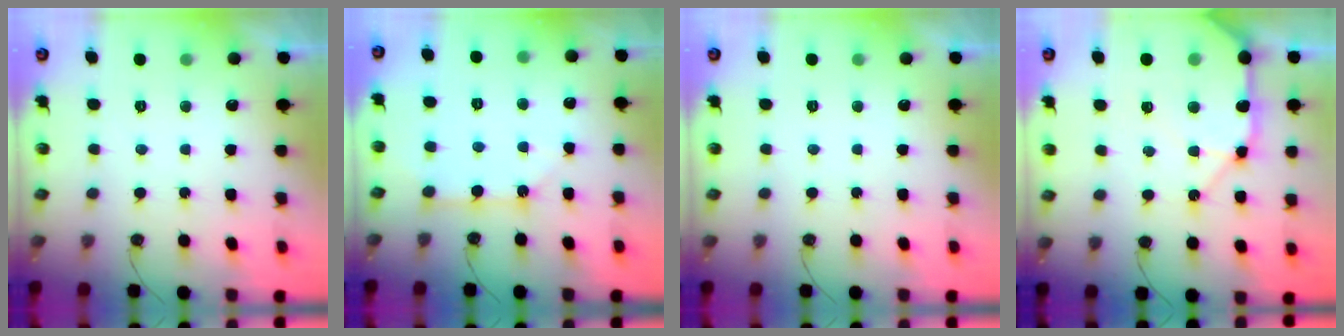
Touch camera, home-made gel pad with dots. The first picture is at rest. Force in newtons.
{"total": 5.3, "press": 5.2, "slide": 0.4}
{"total": 0.0}
{"total": 16.9, "press": 16.7, "slide": 2.6}